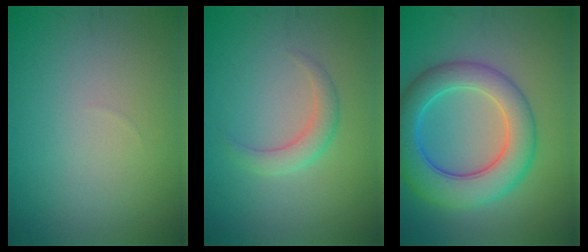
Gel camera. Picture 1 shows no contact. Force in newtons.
{"total": 2.2, "press": 2.2, "slide": 0.0}
{"total": 7.5, "press": 7.5, "slide": 0.1}